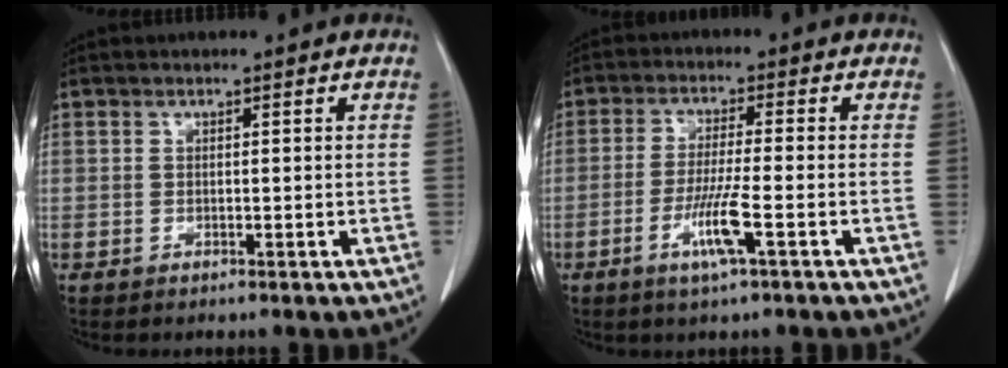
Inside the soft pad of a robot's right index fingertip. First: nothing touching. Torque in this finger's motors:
{"motor_torque": [1.02, -0.47, 0.27, 0.12]}